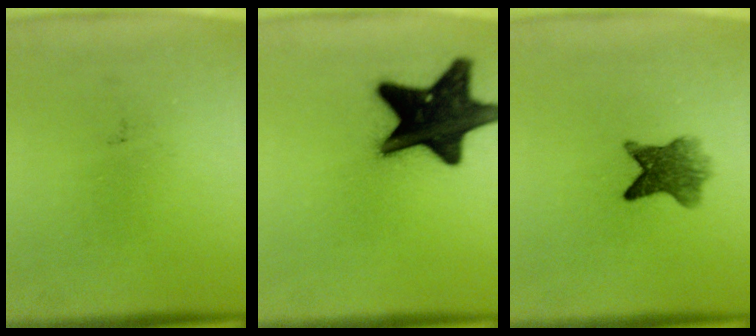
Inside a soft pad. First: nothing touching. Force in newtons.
{"total": 19.3}
{"total": 6.0}